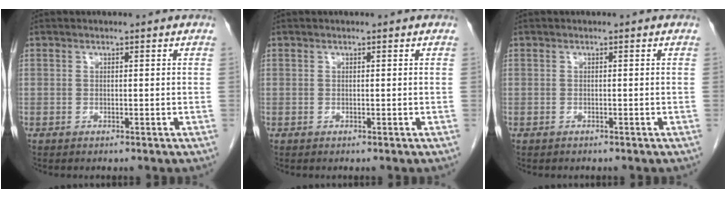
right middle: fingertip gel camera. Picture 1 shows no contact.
{"total": 0.0}
{"total": 0.0}